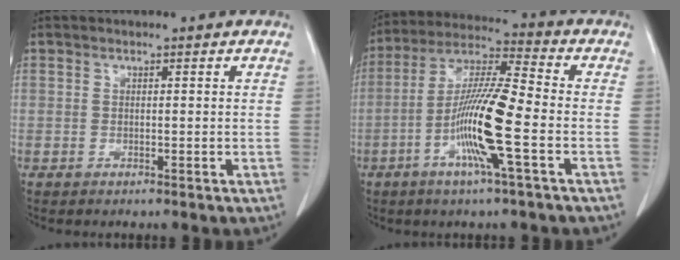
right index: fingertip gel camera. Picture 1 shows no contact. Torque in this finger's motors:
{"motor_torque": [1.50, -0.64, 0.51, 0.21]}